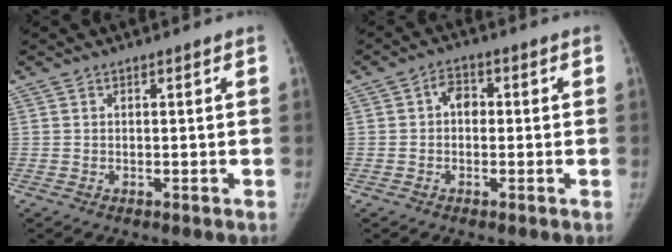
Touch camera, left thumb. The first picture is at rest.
{"total": 3.3, "force": [0.0, 2.4, 2.2], "torque": [-0.019, 0.012, -0.008]}